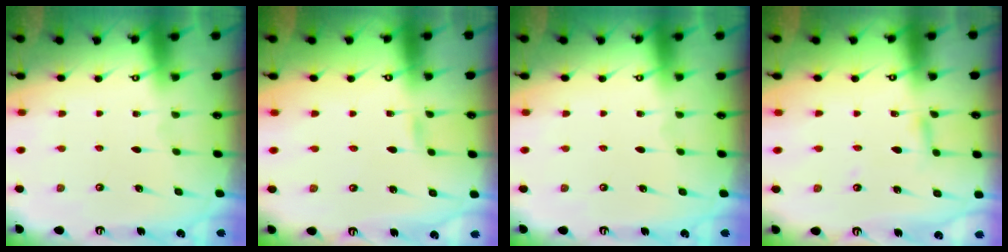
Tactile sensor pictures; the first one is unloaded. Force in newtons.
{"total": 1.7, "press": 1.7, "slide": 0.2}
{"total": 0.0}
{"total": 3.0, "press": 3.0, "slide": 0.2}